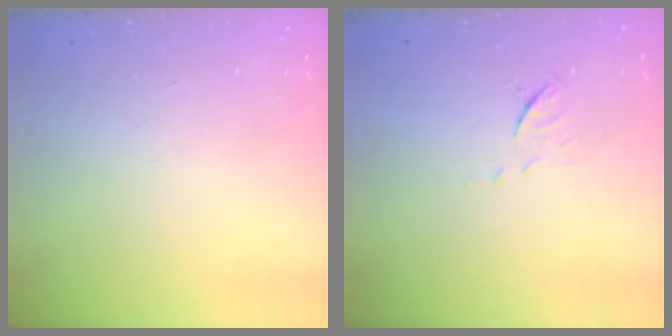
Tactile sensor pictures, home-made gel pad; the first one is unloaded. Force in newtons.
{"total": 6.3, "press": 6.2, "slide": 0.6}